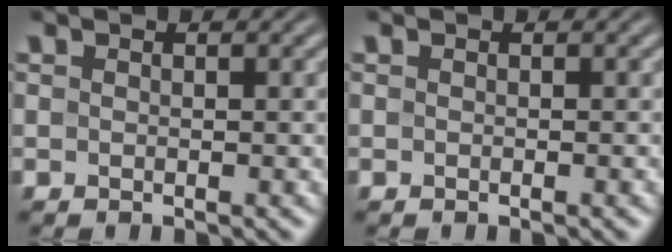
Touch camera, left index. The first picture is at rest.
{"total": 0.5, "force": [-0.2, 0.1, 0.5], "torque": [-0.005, 0.001, -0.004]}